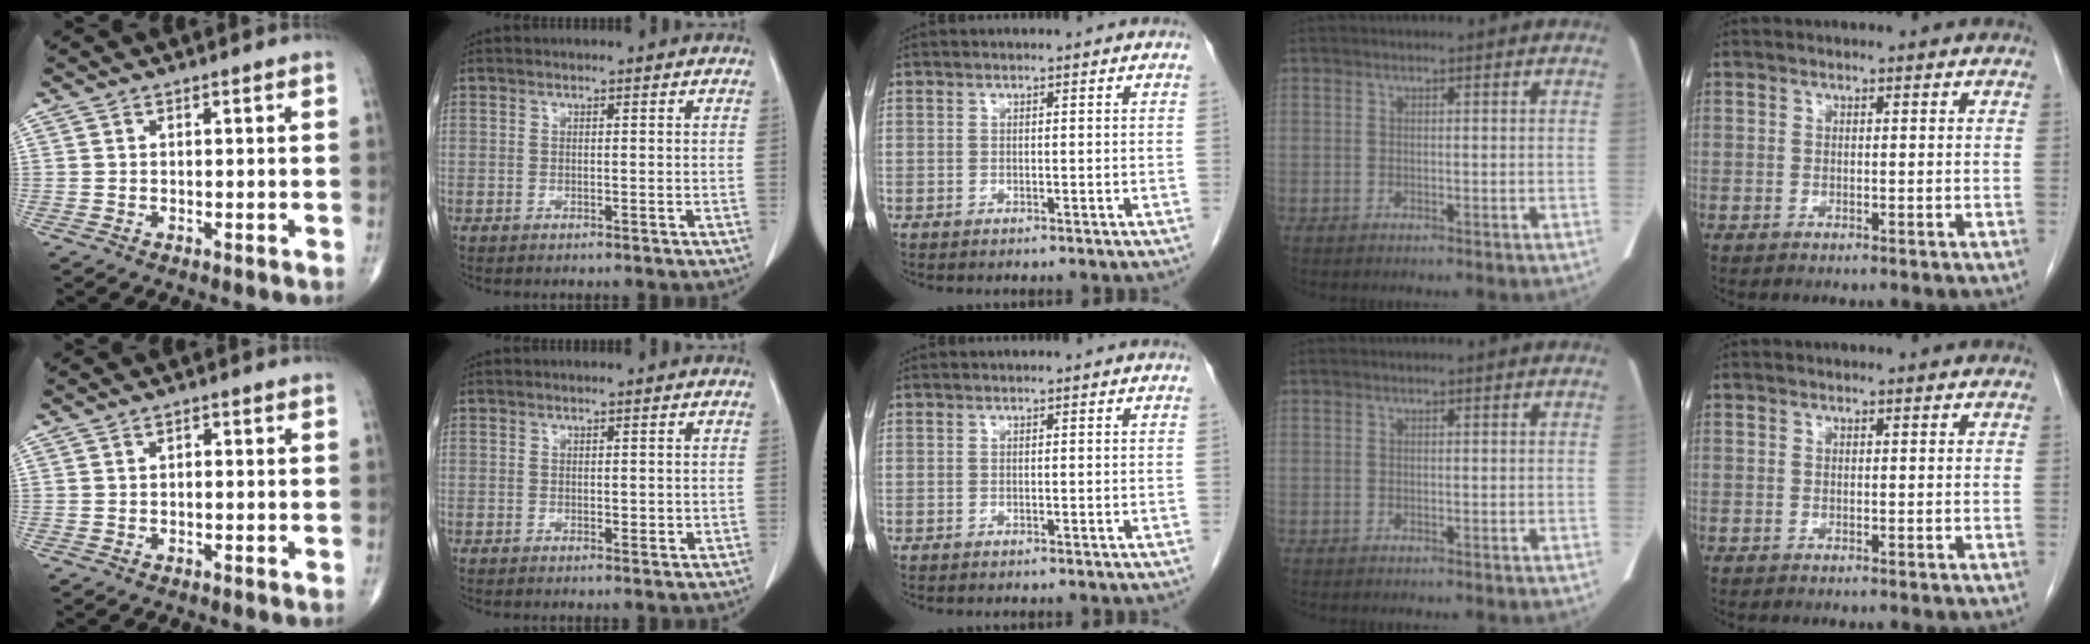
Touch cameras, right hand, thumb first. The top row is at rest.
{"thumb": {"total": 1.1, "force": [0.0, 0.7, 0.8], "torque": [-0.006, 0.005, -0.005]}, "index": {"total": 1.5, "force": [0.0, 0.8, 1.3], "torque": [-0.015, -0.004, 0.003]}}